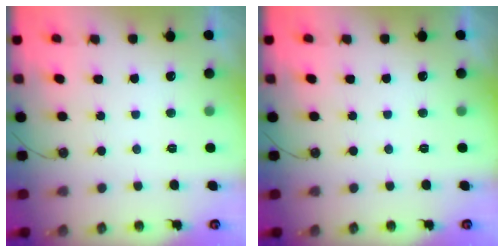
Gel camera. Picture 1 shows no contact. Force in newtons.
{"total": 0.0}